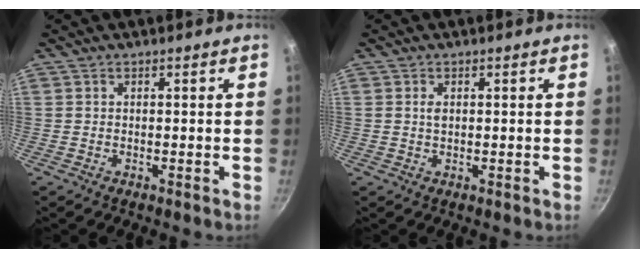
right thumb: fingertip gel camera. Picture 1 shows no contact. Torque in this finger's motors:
{"motor_torque": [0.08, 0.46, 0.68, -0.06, 0.04]}